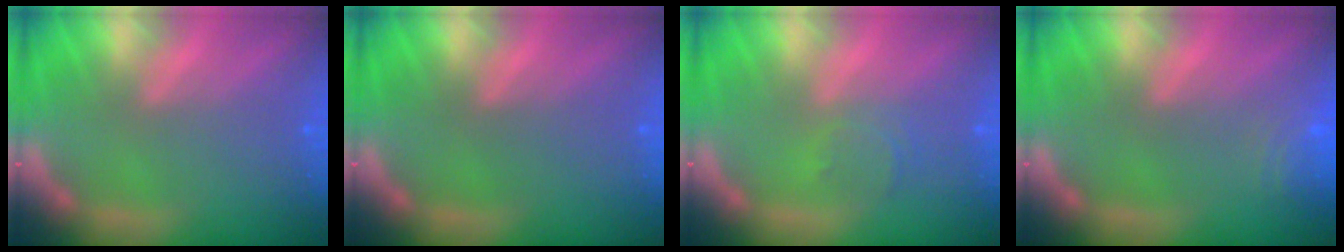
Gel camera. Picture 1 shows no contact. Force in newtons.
{"total": 0.0}
{"total": 1.9}
{"total": 4.0}